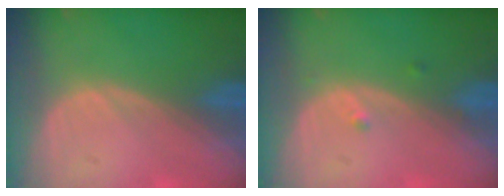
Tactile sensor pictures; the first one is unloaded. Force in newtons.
{"total": 1.0, "press": 0.8, "slide": 0.6}